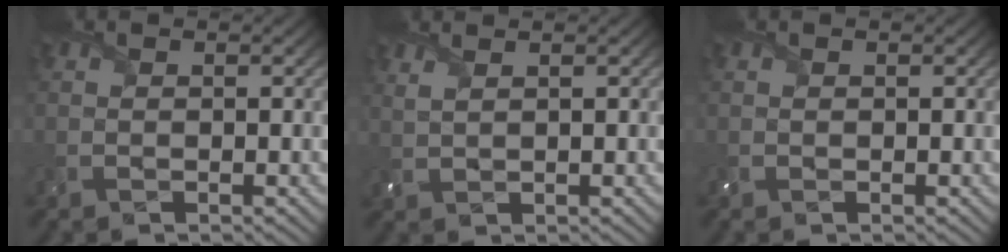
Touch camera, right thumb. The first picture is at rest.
{"total": 1.8, "force": [1.4, 0.4, 1.1], "torque": [-0.030, 0.003, 0.030]}
{"total": 0.0}